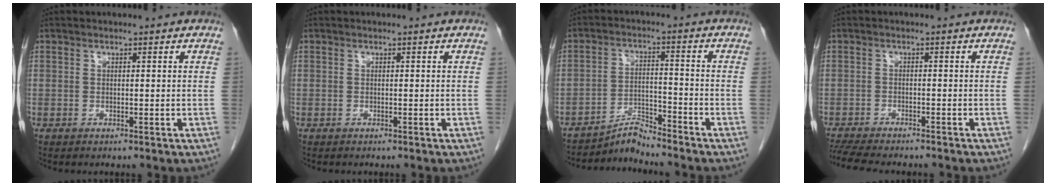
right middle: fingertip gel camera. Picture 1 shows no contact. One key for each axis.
{"total": 0.0}
{"total": 4.5, "fx": -4.5, "fy": -0.6, "fz": -0.2, "tx": 0.001, "ty": -0.006, "tz": -0.078}
{"total": 10.9, "fx": -9.6, "fy": 1.9, "fz": 4.8, "tx": -0.083, "ty": -0.014, "tz": -0.141}